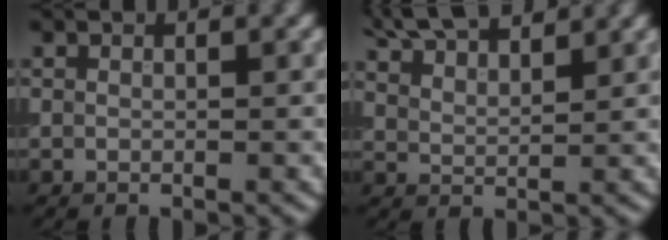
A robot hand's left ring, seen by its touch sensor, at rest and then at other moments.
{"total": 6.7, "force": [5.8, 1.7, 2.9], "torque": [-0.045, 0.023, 0.077]}